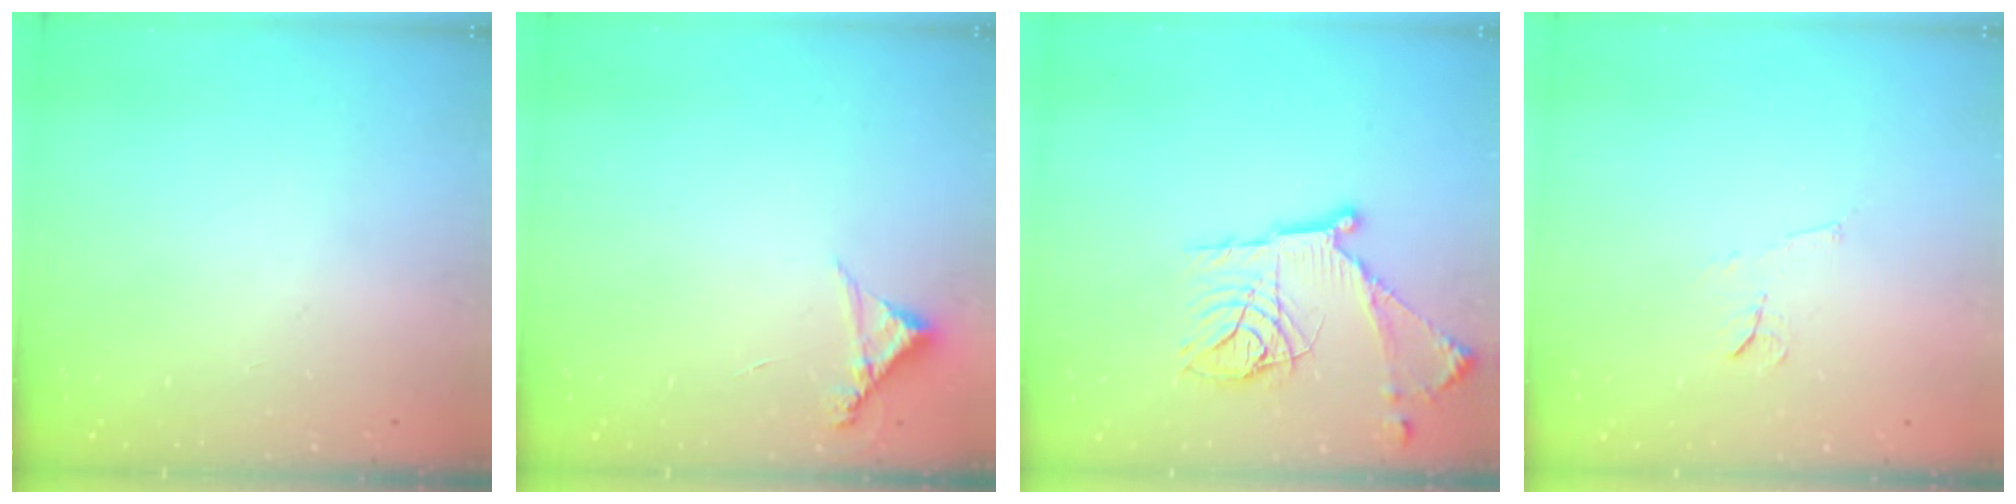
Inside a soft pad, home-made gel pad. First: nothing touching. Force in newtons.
{"total": 4.5, "press": 4.5, "slide": 0.3}
{"total": 18.2, "press": 18.2, "slide": 1.2}
{"total": 5.6, "press": 5.6, "slide": 0.4}